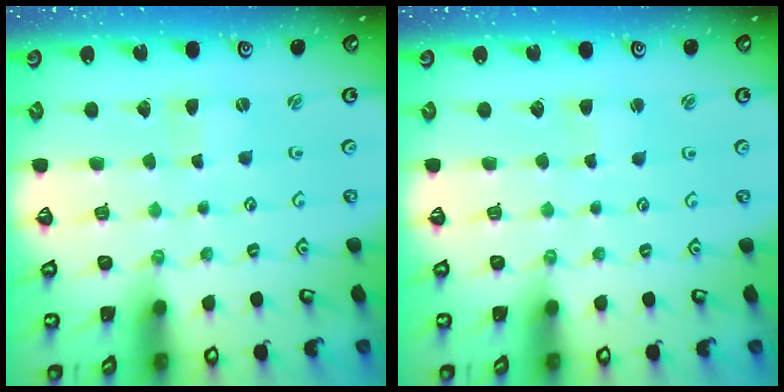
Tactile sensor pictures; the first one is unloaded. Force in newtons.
{"total": 1.8, "press": 1.8, "slide": 0.3}